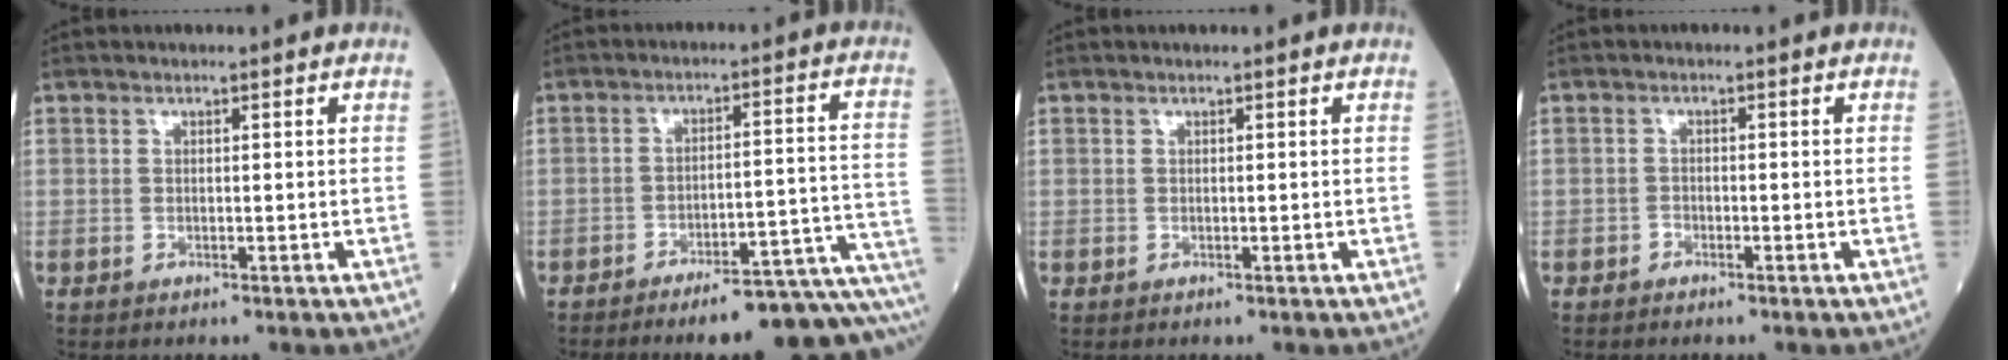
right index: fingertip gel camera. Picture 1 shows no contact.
{"total": 16.9, "force": [-14.7, 0.2, 8.4], "torque": [-0.041, 0.029, -0.194]}
{"total": 0.0}
{"total": 0.8, "force": [-0.7, 0.4, 0.1], "torque": [0.002, 0.002, -0.016]}